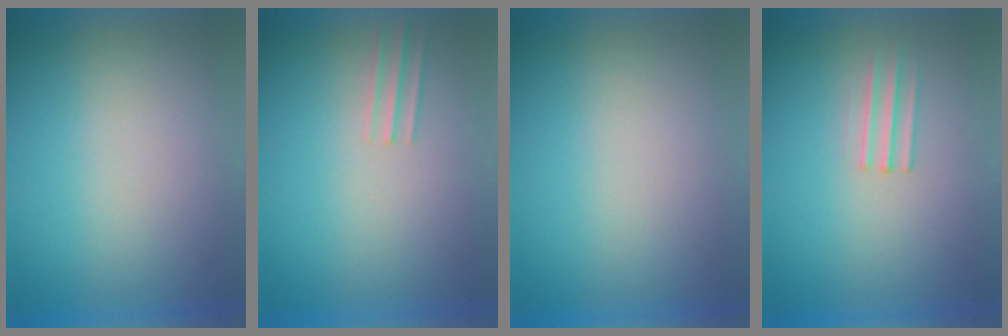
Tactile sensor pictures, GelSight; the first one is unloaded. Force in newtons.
{"total": 1.0}
{"total": 0.0}
{"total": 1.1}